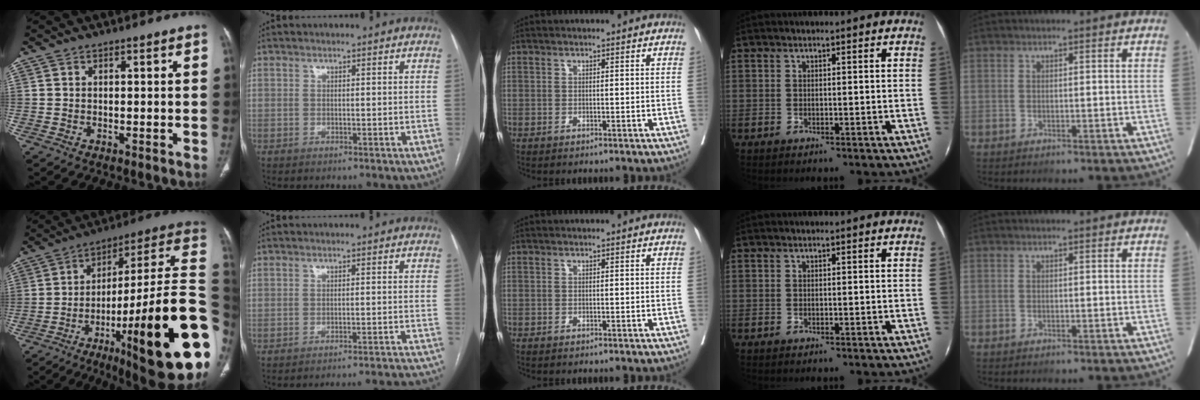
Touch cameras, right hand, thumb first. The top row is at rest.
{"thumb": {"total": 32.1, "force": [-9.0, 5.8, 30.3], "torque": [-0.370, 0.031, -0.137]}, "index": {"total": 19.2, "force": [-18.8, -0.5, 3.8], "torque": [-0.027, -0.002, -0.220]}}